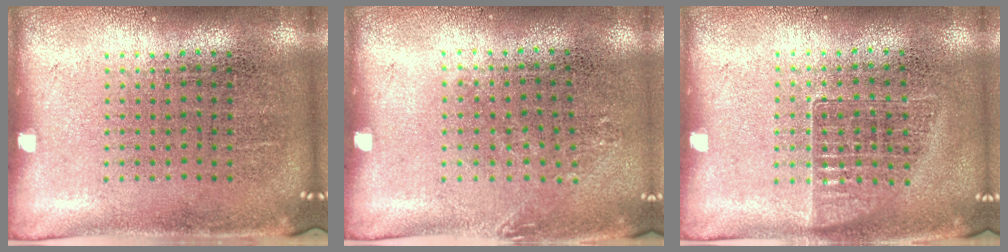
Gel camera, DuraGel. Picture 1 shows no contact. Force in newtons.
{"total": 0.8, "press": 0.8, "slide": 0.1}
{"total": 1.0, "press": 0.9, "slide": 0.3}